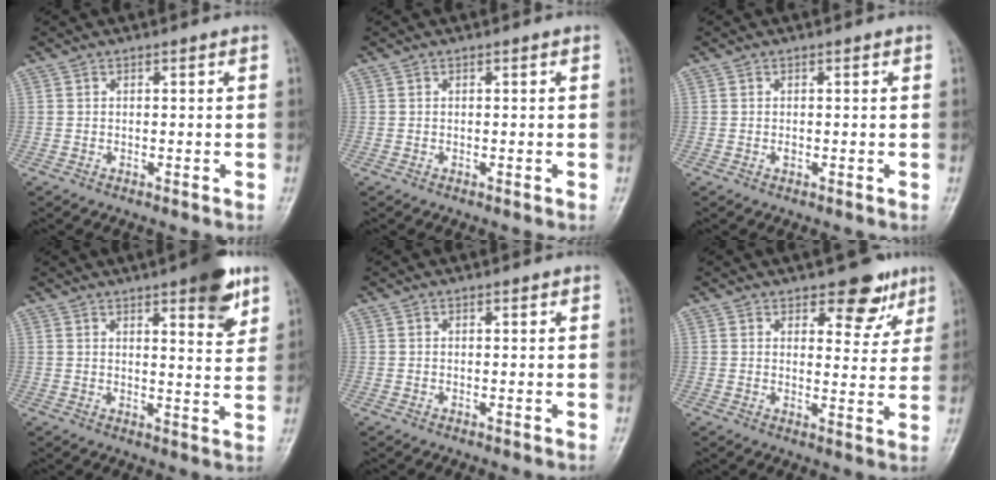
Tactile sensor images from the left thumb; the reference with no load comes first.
{"total": 0.0}
{"total": 0.7, "force": [0.1, 0.5, 0.5], "torque": [-0.006, 0.000, 0.000]}
{"total": 9.3, "force": [5.4, 2.5, 7.2], "torque": [-0.080, -0.028, 0.068]}
{"total": 0.6, "force": [0.5, 0.3, 0.3], "torque": [-0.007, -0.003, 0.005]}
{"total": 7.8, "force": [5.1, 3.9, 4.3], "torque": [-0.018, -0.029, 0.068]}